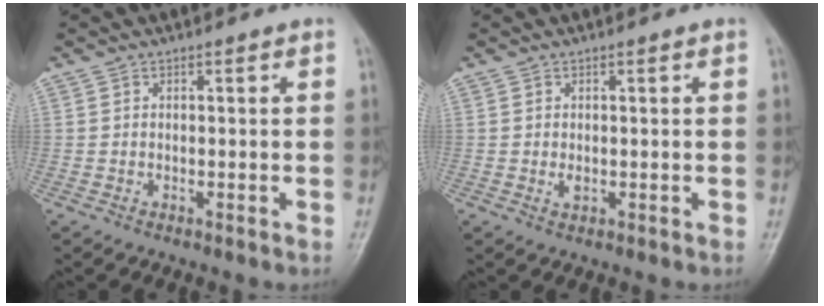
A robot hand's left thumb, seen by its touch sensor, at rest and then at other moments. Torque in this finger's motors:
{"motor_torque": [-0.17, 0.39, 0.34, -0.07, 0.00]}